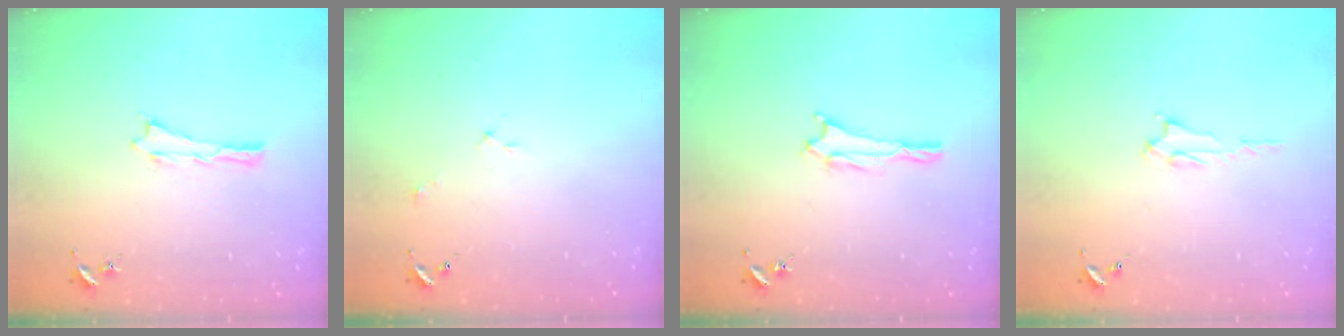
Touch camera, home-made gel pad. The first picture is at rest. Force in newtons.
{"total": 2.2, "press": 2.2, "slide": 0.2}
{"total": 1.0, "press": 1.0, "slide": 0.1}
{"total": 2.2, "press": 2.2, "slide": 0.4}